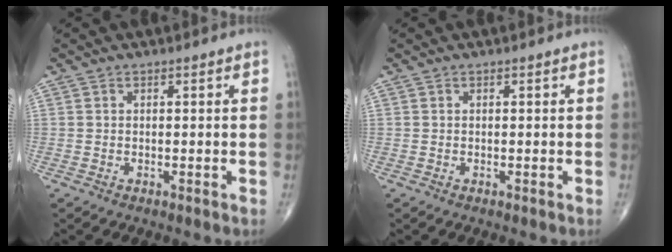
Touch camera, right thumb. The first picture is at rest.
{"total": 0.0}